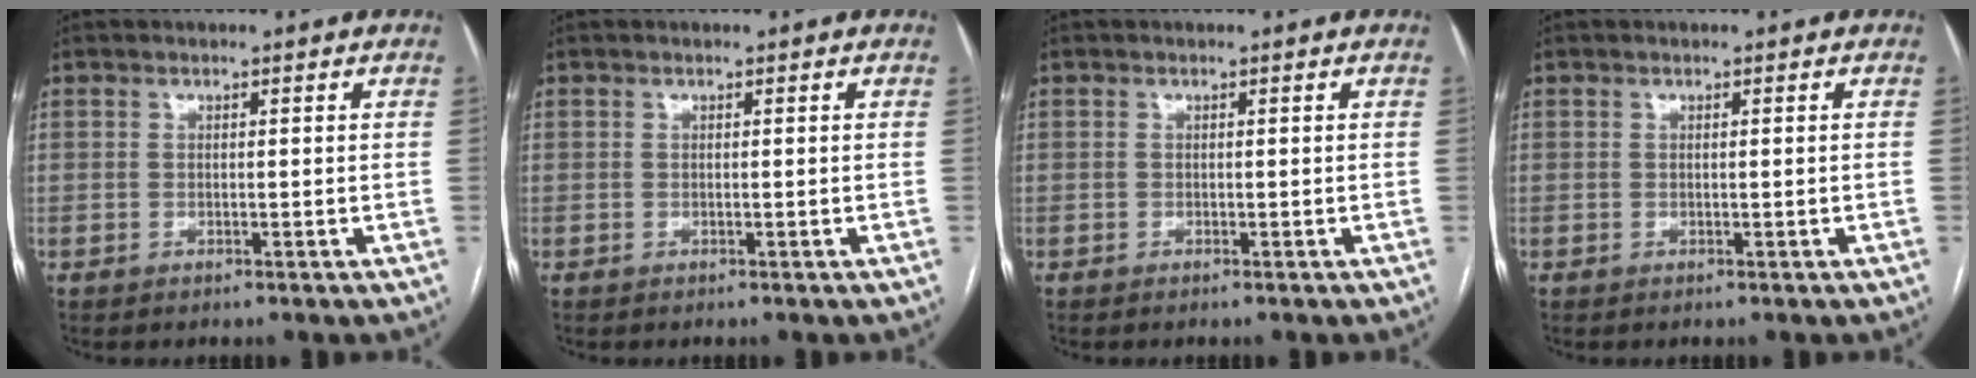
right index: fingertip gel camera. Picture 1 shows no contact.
{"total": 0.0}
{"total": 0.0}
{"total": 0.0}